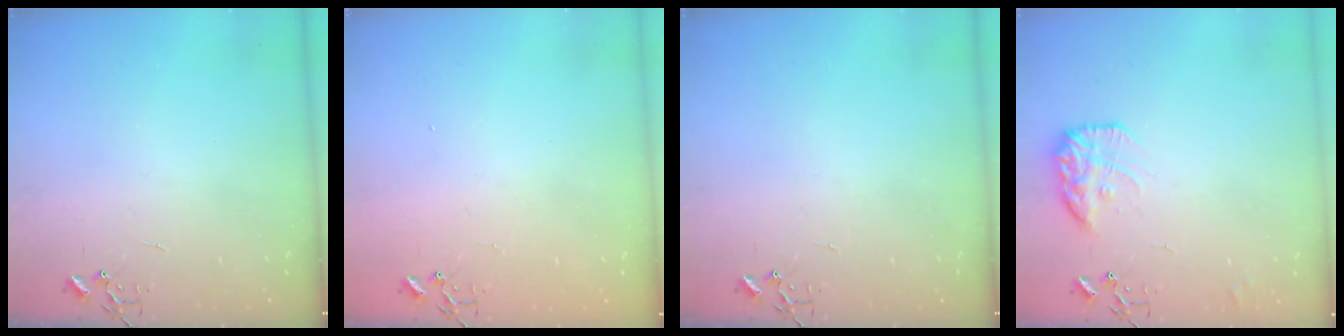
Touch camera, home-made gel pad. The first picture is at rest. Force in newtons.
{"total": 1.3, "press": 1.2, "slide": 0.1}
{"total": 0.0}
{"total": 14.0, "press": 14.0, "slide": 1.0}